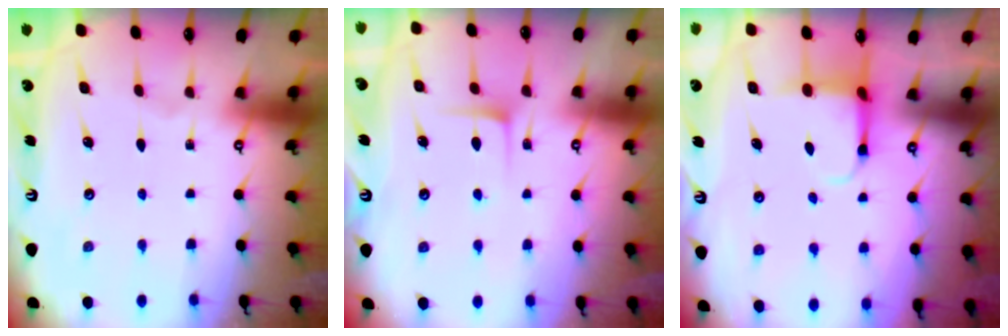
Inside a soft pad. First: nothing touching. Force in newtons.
{"total": 5.3, "press": 5.2, "slide": 0.8}
{"total": 3.8, "press": 3.6, "slide": 1.3}